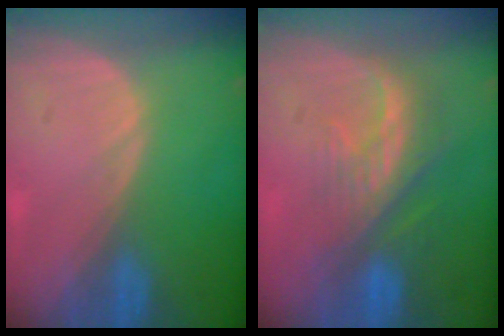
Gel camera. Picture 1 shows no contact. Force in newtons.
{"total": 8.1, "press": 7.3, "slide": 3.5}